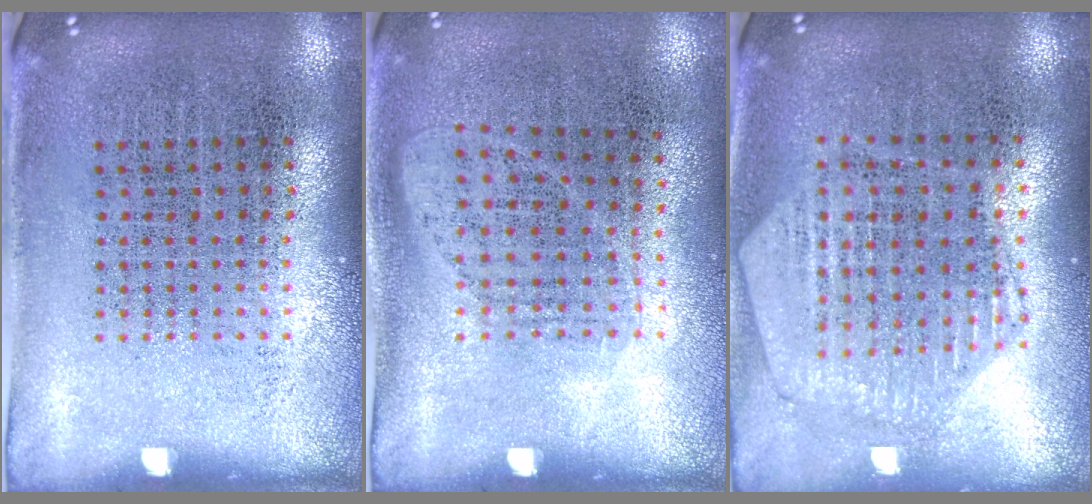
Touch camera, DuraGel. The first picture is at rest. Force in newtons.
{"total": 1.0, "press": 0.9, "slide": 0.5}
{"total": 1.1, "press": 1.1, "slide": 0.1}